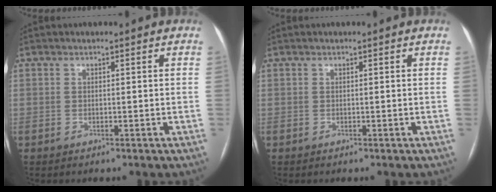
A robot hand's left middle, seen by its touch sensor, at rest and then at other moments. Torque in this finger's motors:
{"motor_torque": [-0.02, 0.00, 0.00, 0.00]}